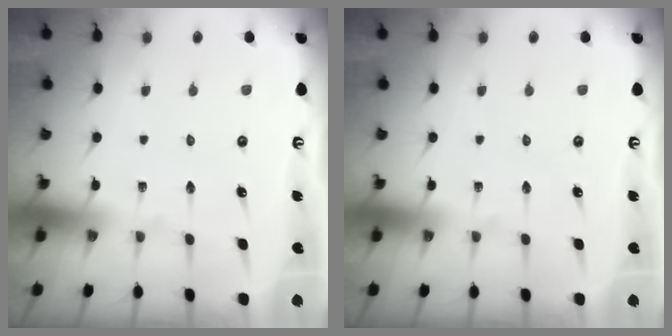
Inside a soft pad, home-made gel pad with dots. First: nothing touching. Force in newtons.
{"total": 0.0}